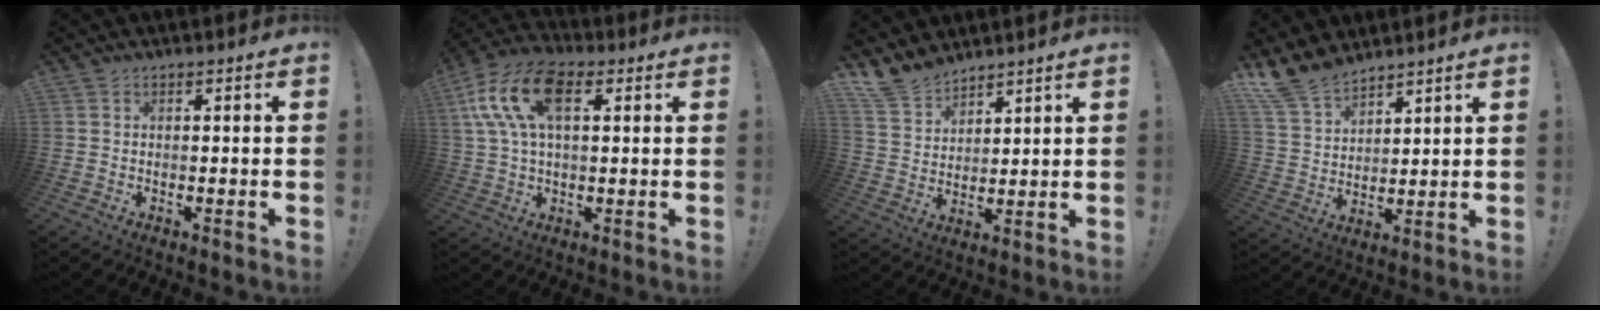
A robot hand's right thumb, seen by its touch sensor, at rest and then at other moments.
{"total": 16.2, "force": [5.2, 9.0, 12.4], "torque": [-0.248, 0.003, 0.093]}
{"total": 10.1, "force": [8.7, 4.6, 2.1], "torque": [-0.047, -0.063, 0.172]}
{"total": 11.6, "force": [9.8, 5.3, 3.0], "torque": [-0.069, -0.066, 0.193]}